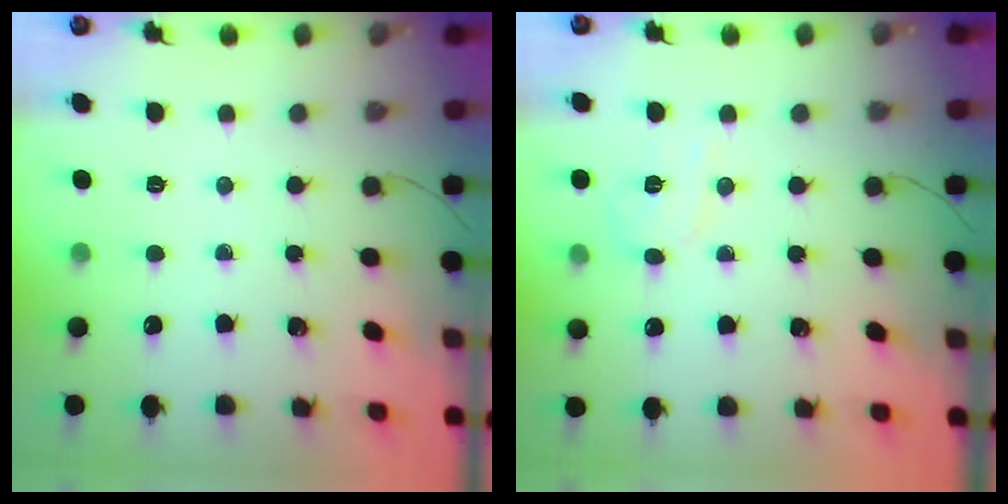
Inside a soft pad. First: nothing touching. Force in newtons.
{"total": 6.6, "press": 6.4, "slide": 1.8}